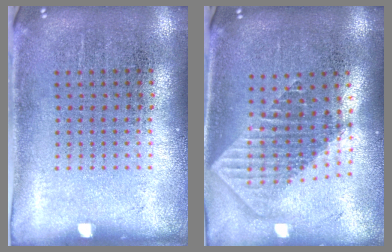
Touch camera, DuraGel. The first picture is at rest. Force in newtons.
{"total": 2.0, "press": 1.6, "slide": 1.2}